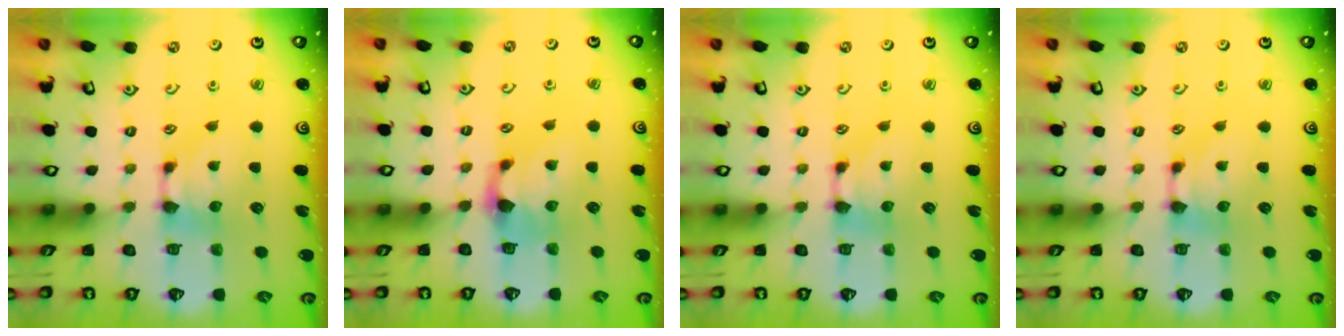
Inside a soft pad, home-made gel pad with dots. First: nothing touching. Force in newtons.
{"total": 0.9, "press": 0.5, "slide": 0.8}
{"total": 0.0}
{"total": 0.0}